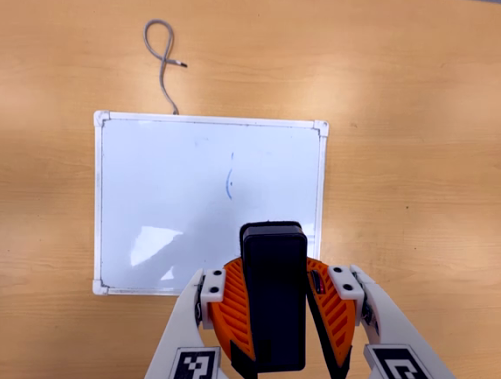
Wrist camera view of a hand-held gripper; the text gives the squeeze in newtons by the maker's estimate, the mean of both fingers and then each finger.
{"total": 10.2, "left": 9.8, "right": 10.6}